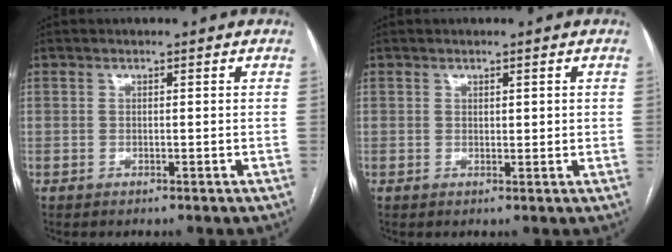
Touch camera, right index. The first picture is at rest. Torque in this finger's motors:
{"motor_torque": [-0.17, 0.05, -0.07, -0.01]}